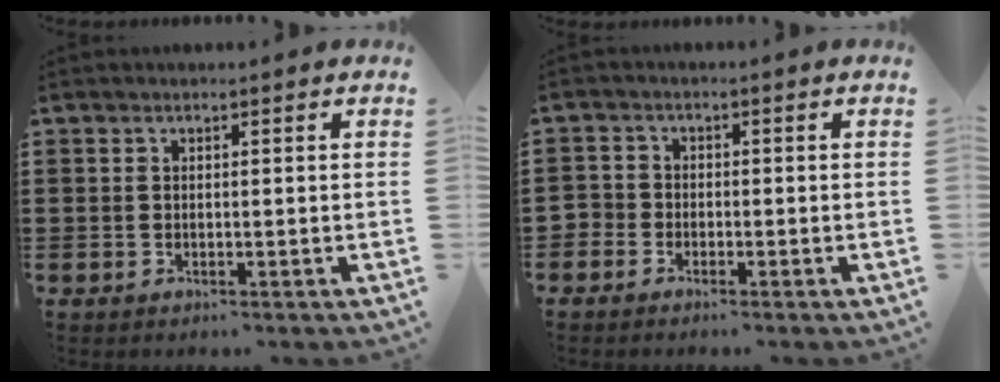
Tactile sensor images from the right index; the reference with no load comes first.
{"total": 1.7, "force": [-1.5, 0.9, 0.0], "torque": [-0.006, 0.001, -0.033]}